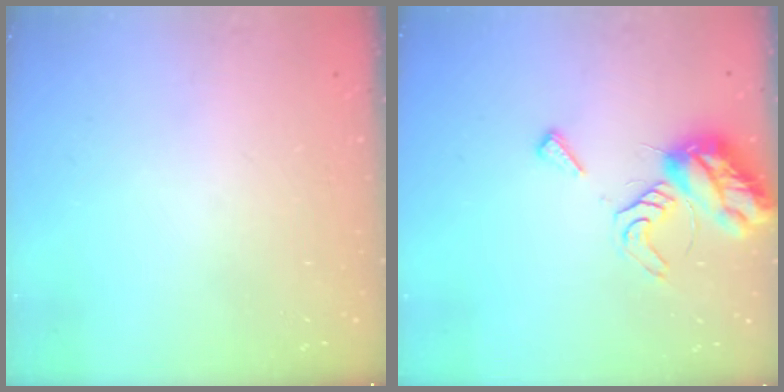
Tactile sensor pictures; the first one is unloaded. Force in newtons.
{"total": 9.7, "press": 9.7, "slide": 0.4}